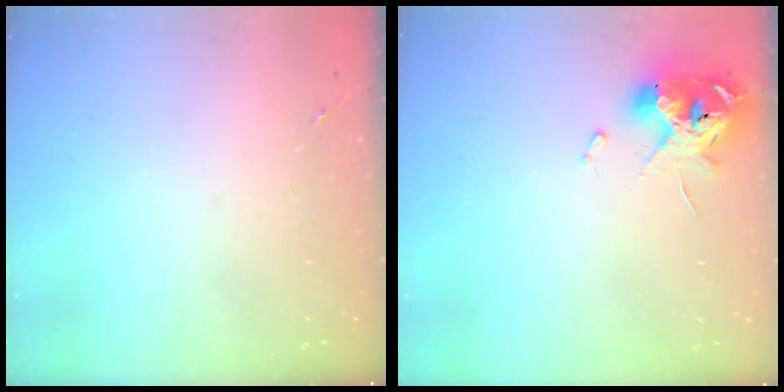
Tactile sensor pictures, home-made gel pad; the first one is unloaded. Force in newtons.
{"total": 14.0, "press": 13.9, "slide": 1.7}